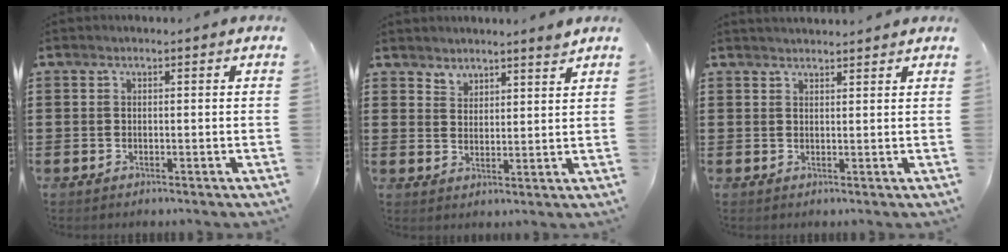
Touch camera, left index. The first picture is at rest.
{"total": 3.4, "force": [3.4, 0.6, -0.1], "torque": [-0.008, -0.008, 0.064]}
{"total": 1.5, "force": [1.5, -0.1, 0.1], "torque": [-0.005, 0.000, 0.029]}